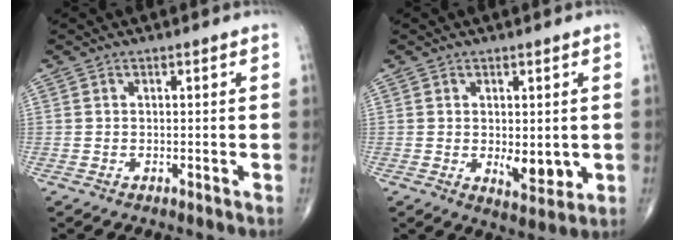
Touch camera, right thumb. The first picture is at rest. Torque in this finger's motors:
{"motor_torque": [0.68, 0.77, 0.41, 0.00, 0.01]}